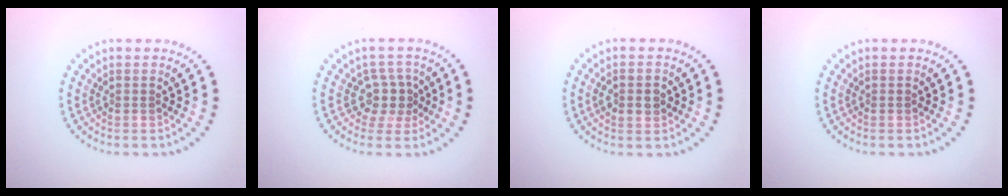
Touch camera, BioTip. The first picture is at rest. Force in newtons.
{"total": 2.6, "press": 2.0, "slide": 1.7}
{"total": 1.9, "press": 1.9, "slide": 0.0}
{"total": 0.0}